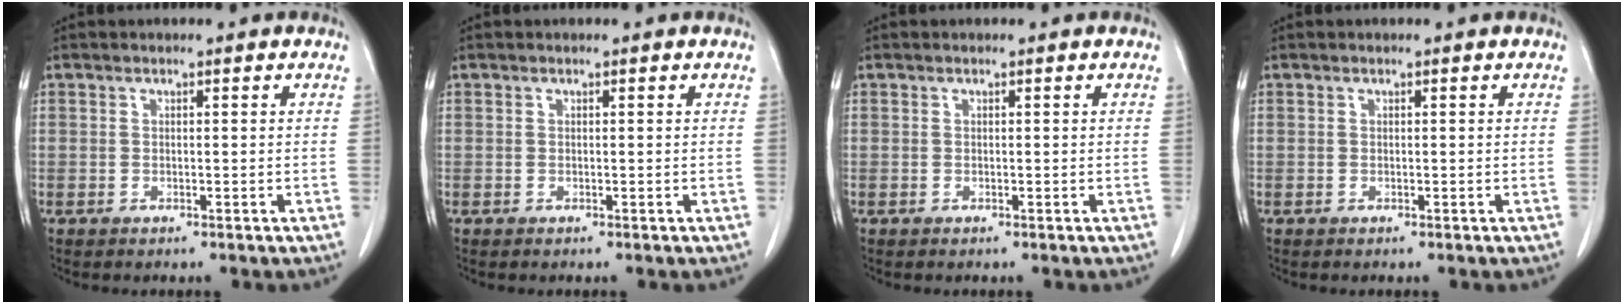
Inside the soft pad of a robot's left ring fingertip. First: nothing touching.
{"total": 0.0}
{"total": 0.0}
{"total": 0.0}